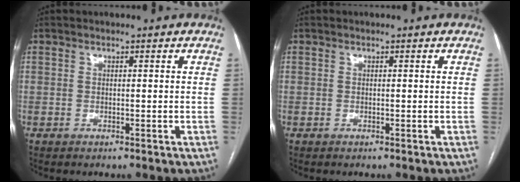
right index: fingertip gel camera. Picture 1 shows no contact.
{"total": 0.0}